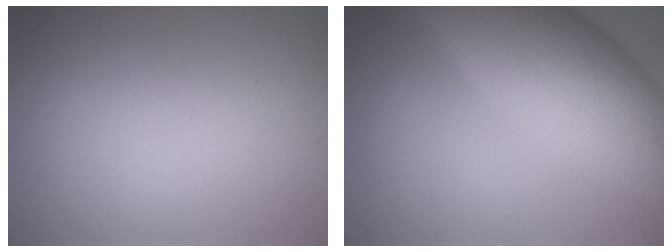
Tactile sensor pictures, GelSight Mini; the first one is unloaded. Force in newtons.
{"total": 13.7, "press": 13.7, "slide": 0.3}